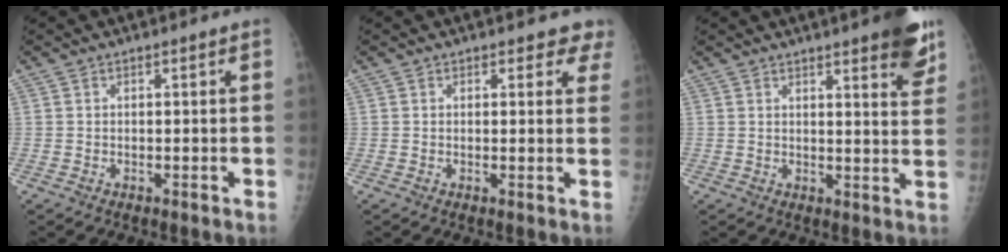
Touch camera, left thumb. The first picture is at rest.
{"total": 3.6, "force": [3.1, 1.8, 0.7], "torque": [0.028, -0.015, 0.016]}
{"total": 9.5, "force": [6.3, 1.9, 6.9], "torque": [-0.064, -0.029, 0.071]}